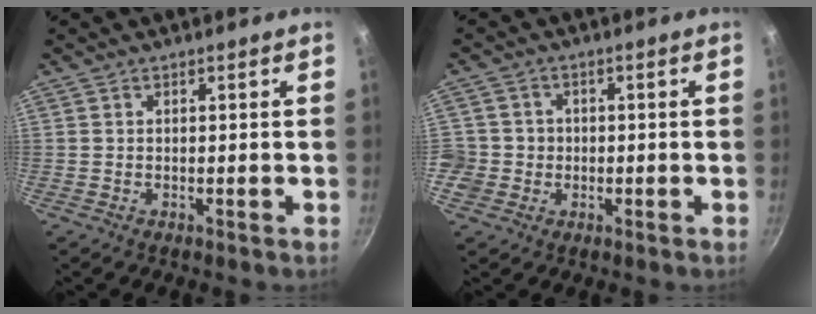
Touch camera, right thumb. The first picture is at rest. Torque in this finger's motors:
{"motor_torque": [0.43, 0.69, 0.35, -0.08, -0.01]}